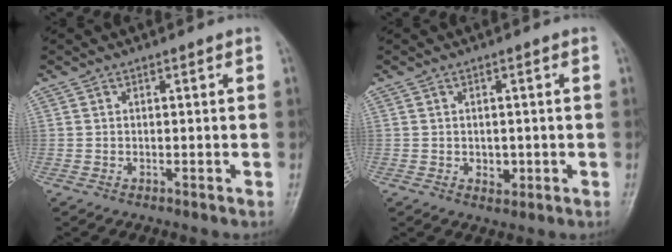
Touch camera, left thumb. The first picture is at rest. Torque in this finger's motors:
{"motor_torque": [-0.16, 0.15, 0.22, -0.06, 0.00]}